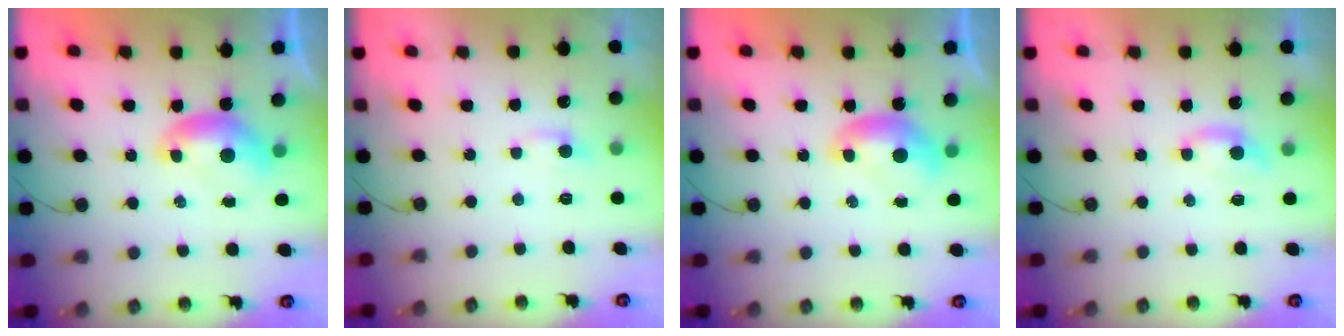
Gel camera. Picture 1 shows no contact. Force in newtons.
{"total": 1.4, "press": 1.3, "slide": 0.5}
{"total": 0.0}
{"total": 1.6, "press": 1.5, "slide": 0.4}